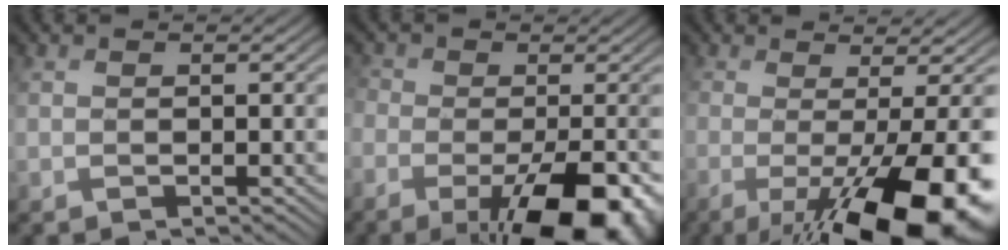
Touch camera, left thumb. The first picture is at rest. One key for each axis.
{"total": 14.8, "fx": -6.4, "fy": 7.5, "fz": 11.1, "tx": -0.194, "ty": -0.024, "tz": -0.091}
{"total": 17.3, "fx": -5.2, "fy": 5.2, "fz": 15.7, "tx": -0.192, "ty": -0.021, "tz": -0.068}